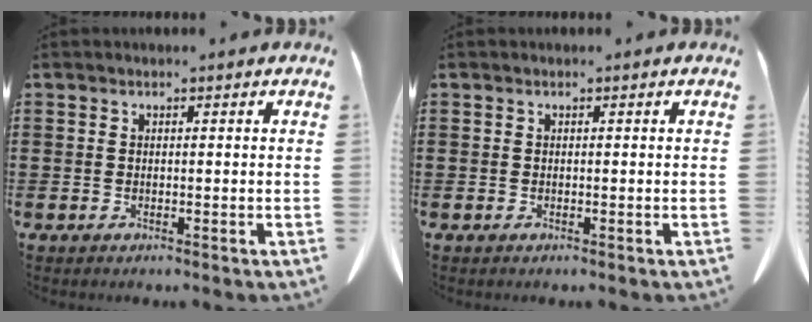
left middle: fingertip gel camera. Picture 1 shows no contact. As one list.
[{"total": 0.0}]